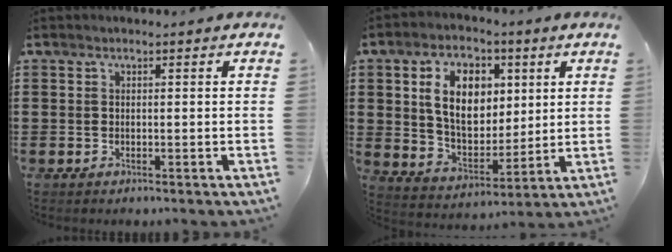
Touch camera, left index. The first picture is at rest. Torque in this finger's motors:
{"motor_torque": [2.14, 0.00, 1.05, 0.21]}